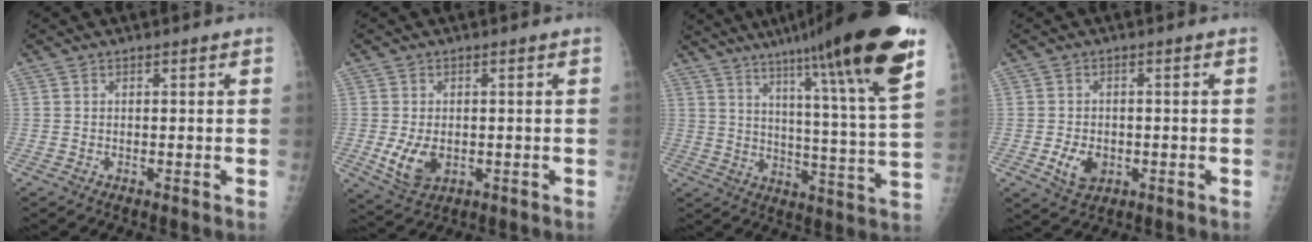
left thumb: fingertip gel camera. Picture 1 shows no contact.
{"total": 6.2, "force": [-1.0, 4.1, 4.6], "torque": [-0.080, -0.009, -0.006]}
{"total": 25.6, "force": [16.5, 1.2, 19.5], "torque": [-0.278, -0.070, 0.238]}
{"total": 5.0, "force": [-1.3, 3.6, 3.3], "torque": [-0.049, -0.001, -0.016]}